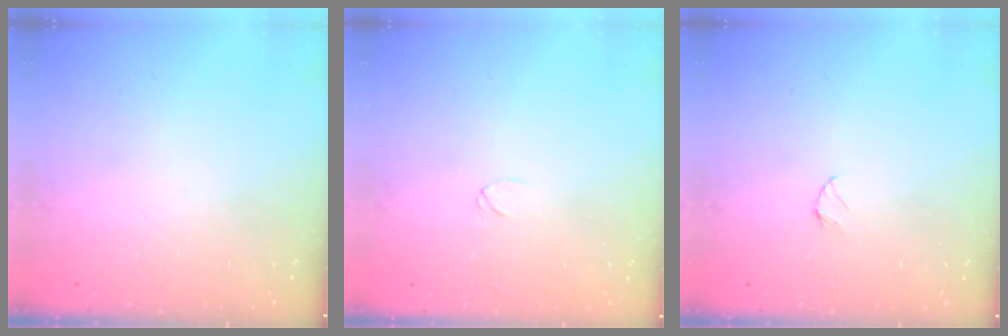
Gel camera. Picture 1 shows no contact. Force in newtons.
{"total": 3.7, "press": 3.7, "slide": 0.3}
{"total": 3.4, "press": 3.4, "slide": 0.4}